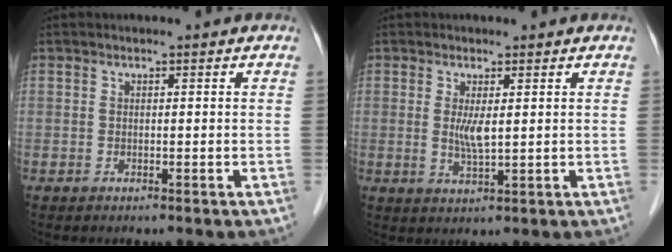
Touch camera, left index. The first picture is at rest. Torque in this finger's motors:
{"motor_torque": [0.45, 0.38, 0.16, 0.08]}